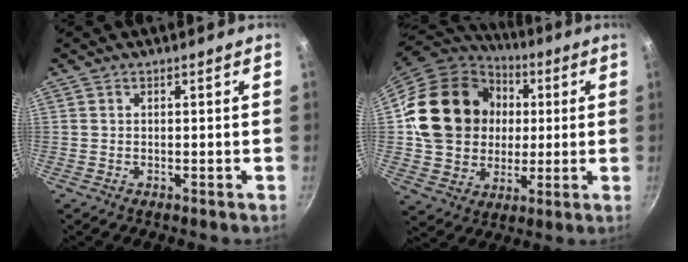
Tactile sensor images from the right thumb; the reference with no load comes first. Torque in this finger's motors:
{"motor_torque": [1.22, 3.78, 1.12, -1.19, 0.62]}